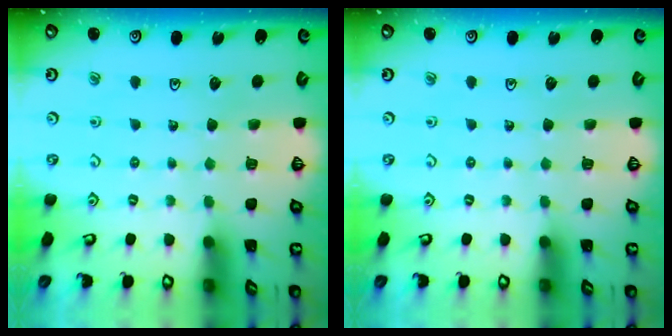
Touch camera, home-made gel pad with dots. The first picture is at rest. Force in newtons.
{"total": 0.0}